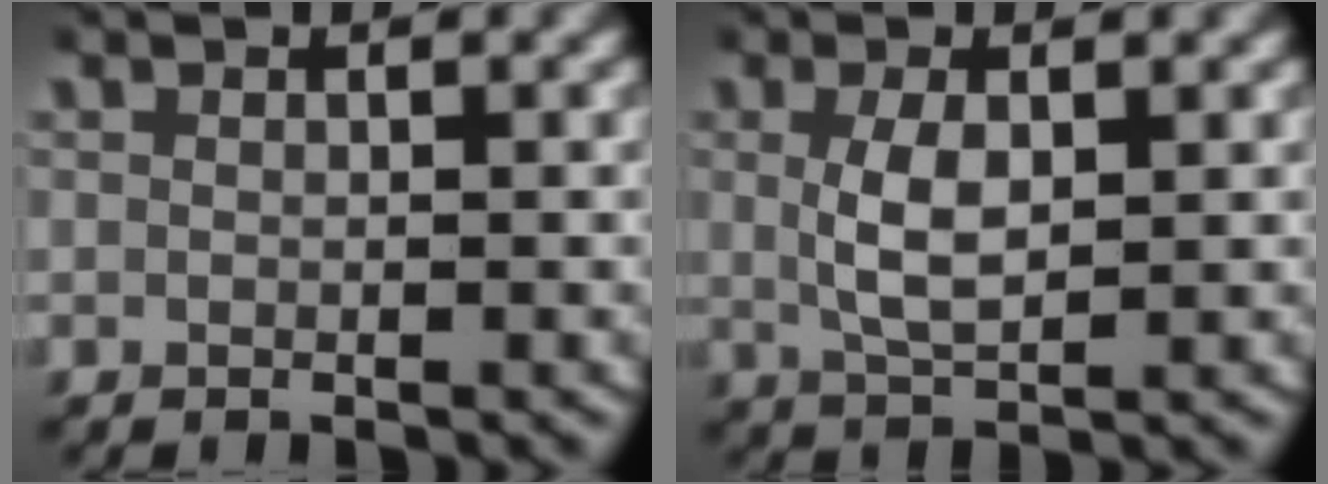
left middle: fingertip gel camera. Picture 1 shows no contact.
{"total": 3.2, "force": [0.4, 1.3, 2.8], "torque": [-0.063, -0.006, 0.016]}